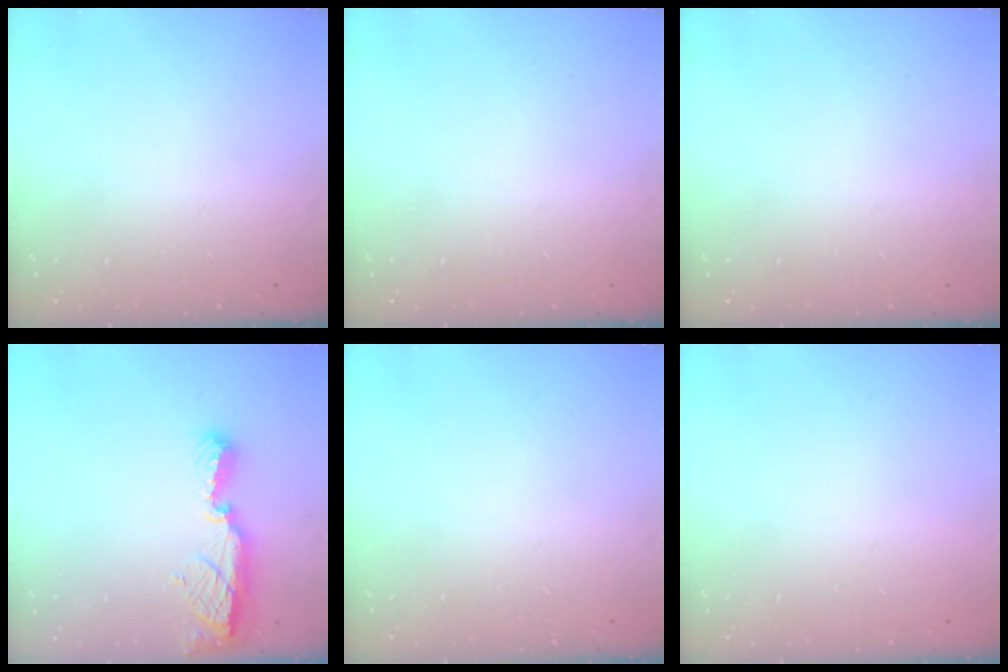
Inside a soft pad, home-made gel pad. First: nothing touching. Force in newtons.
{"total": 0.0}
{"total": 0.0}
{"total": 9.0, "press": 9.0, "slide": 0.8}
{"total": 0.0}
{"total": 1.1, "press": 0.9, "slide": 0.6}